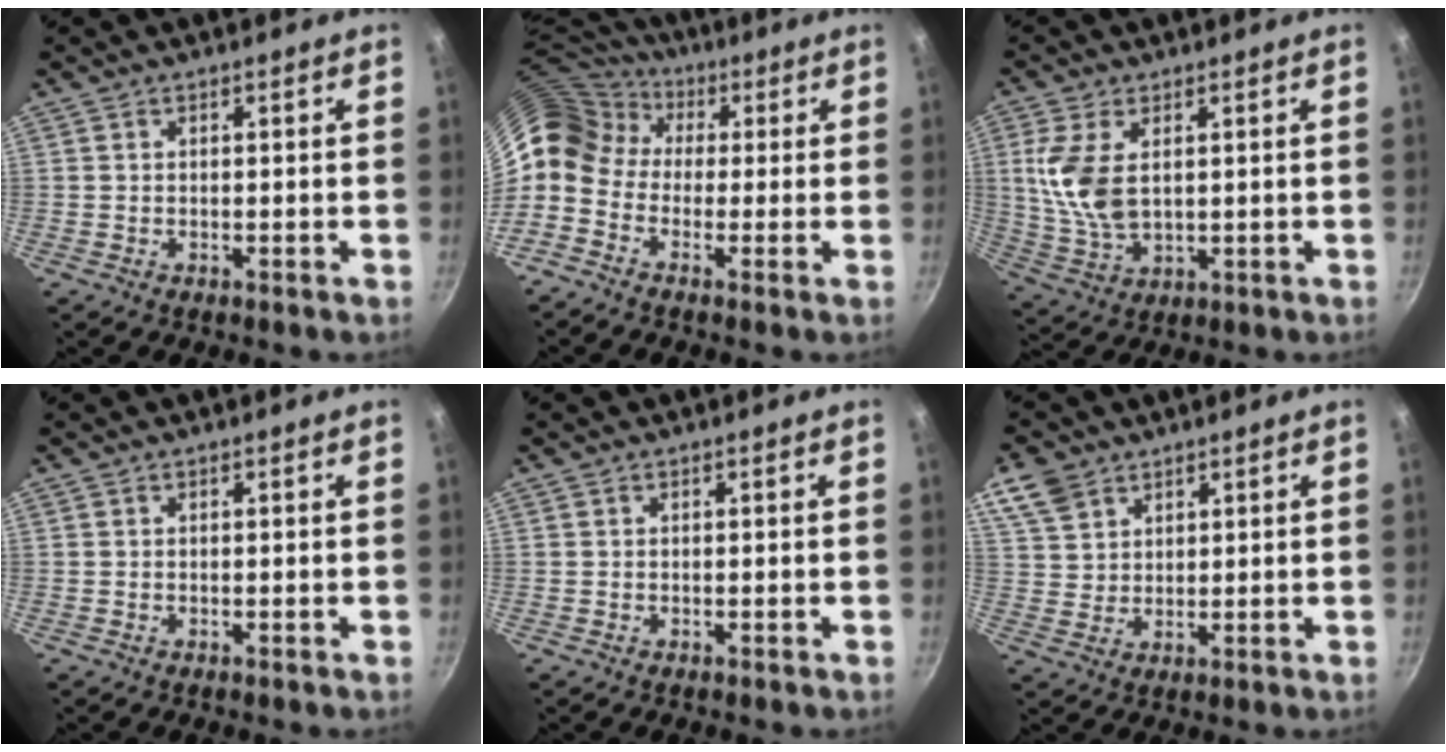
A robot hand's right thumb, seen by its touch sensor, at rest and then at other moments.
{"total": 11.4, "force": [1.4, 9.5, 6.0], "torque": [-0.119, 0.038, -0.002]}
{"total": 10.0, "force": [2.2, 5.6, 8.0], "torque": [-0.164, -0.012, 0.054]}
{"total": 0.0}
{"total": 0.0}
{"total": 7.2, "force": [4.5, 5.0, 2.6], "torque": [-0.036, -0.007, 0.093]}